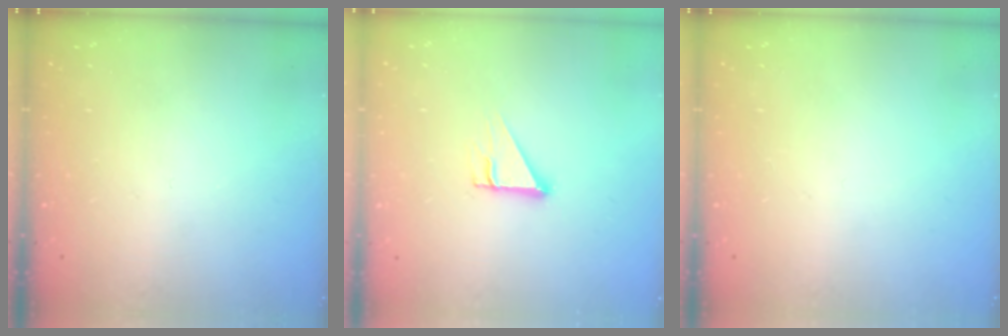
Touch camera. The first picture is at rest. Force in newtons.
{"total": 3.1, "press": 3.1, "slide": 0.1}
{"total": 0.0}